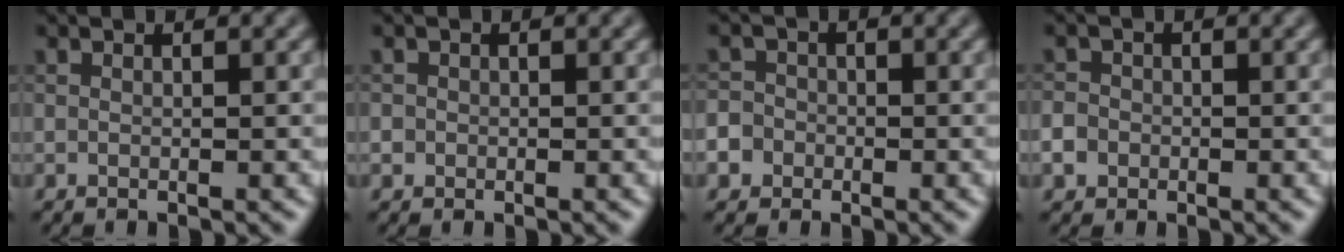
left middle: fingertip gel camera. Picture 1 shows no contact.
{"total": 0.8, "force": [-0.2, 0.8, 0.0], "torque": [0.006, -0.004, -0.003]}
{"total": 5.3, "force": [-2.6, 4.5, 1.1], "torque": [-0.014, -0.005, -0.068]}
{"total": 2.4, "force": [-0.9, 2.0, 0.8], "torque": [-0.009, 0.002, -0.019]}